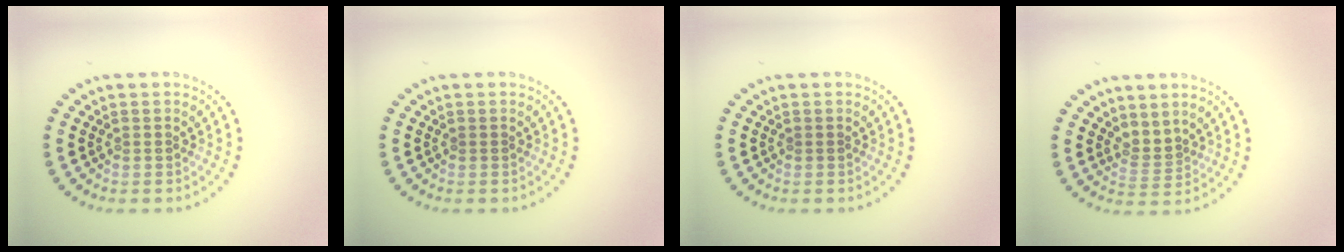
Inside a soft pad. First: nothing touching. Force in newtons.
{"total": 0.0}
{"total": 0.0}
{"total": 1.8, "press": 1.1, "slide": 1.4}